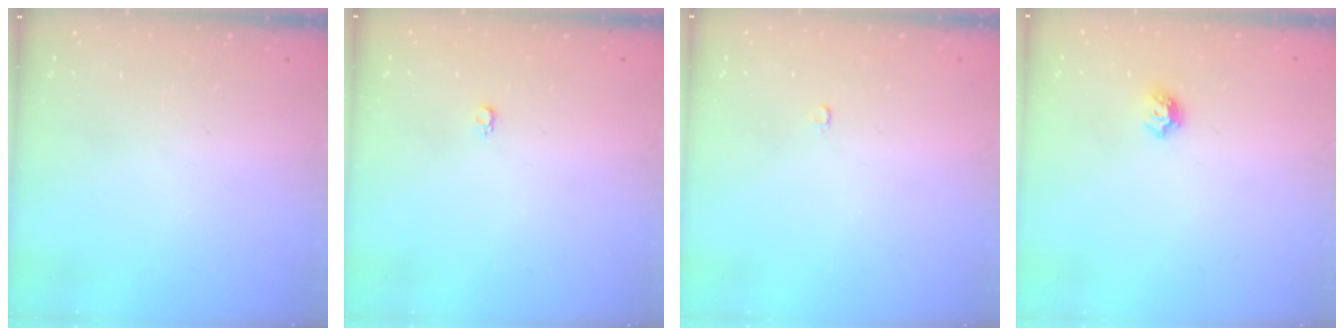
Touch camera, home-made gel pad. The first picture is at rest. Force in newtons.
{"total": 2.6, "press": 2.6, "slide": 0.4}
{"total": 2.1, "press": 2.1, "slide": 0.2}
{"total": 5.5, "press": 5.5, "slide": 0.8}